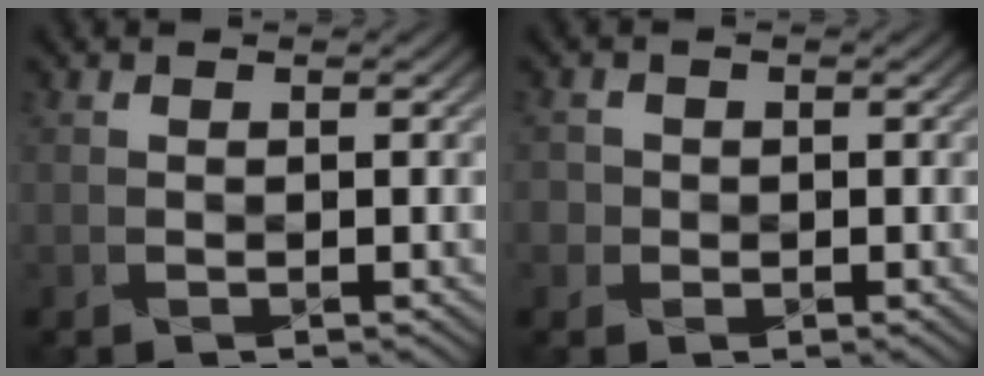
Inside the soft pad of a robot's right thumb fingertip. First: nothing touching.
{"total": 1.9, "force": [-0.2, 1.8, 0.1], "torque": [-0.001, 0.000, -0.007]}